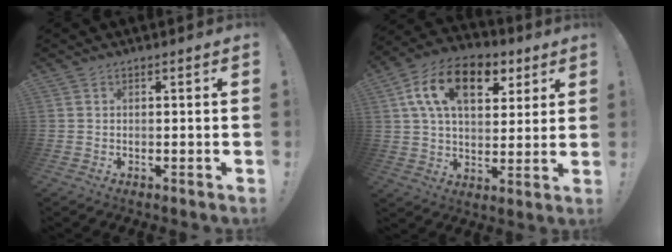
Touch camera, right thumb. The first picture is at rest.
{"total": 18.2, "force": [7.5, 11.0, 12.4], "torque": [-0.202, -0.017, 0.134]}